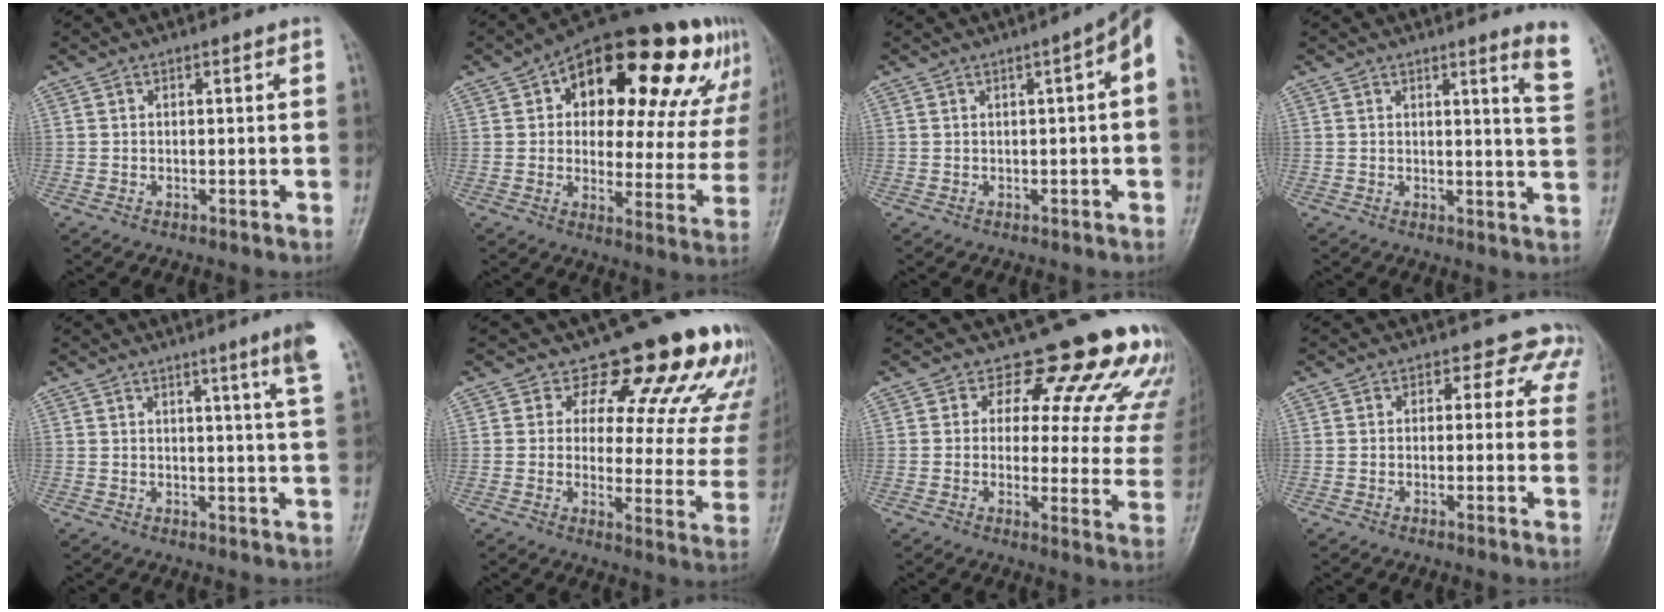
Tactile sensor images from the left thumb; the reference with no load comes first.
{"total": 28.0, "force": [12.4, 13.4, 21.1], "torque": [-0.244, 0.024, 0.176]}
{"total": 5.5, "force": [0.7, 1.0, 5.4], "torque": [-0.069, 0.022, 0.002]}
{"total": 5.4, "force": [3.8, -0.3, 3.9], "torque": [-0.045, -0.035, 0.037]}
{"total": 7.1, "force": [4.2, -0.6, 5.6], "torque": [-0.074, -0.025, 0.050]}
{"total": 19.0, "force": [15.1, 7.8, 8.5], "torque": [-0.043, -0.090, 0.163]}
{"total": 17.2, "force": [14.1, 6.8, 6.9], "torque": [-0.025, -0.090, 0.143]}
{"total": 6.5, "force": [4.6, 4.4, 1.2], "torque": [0.034, -0.012, 0.025]}